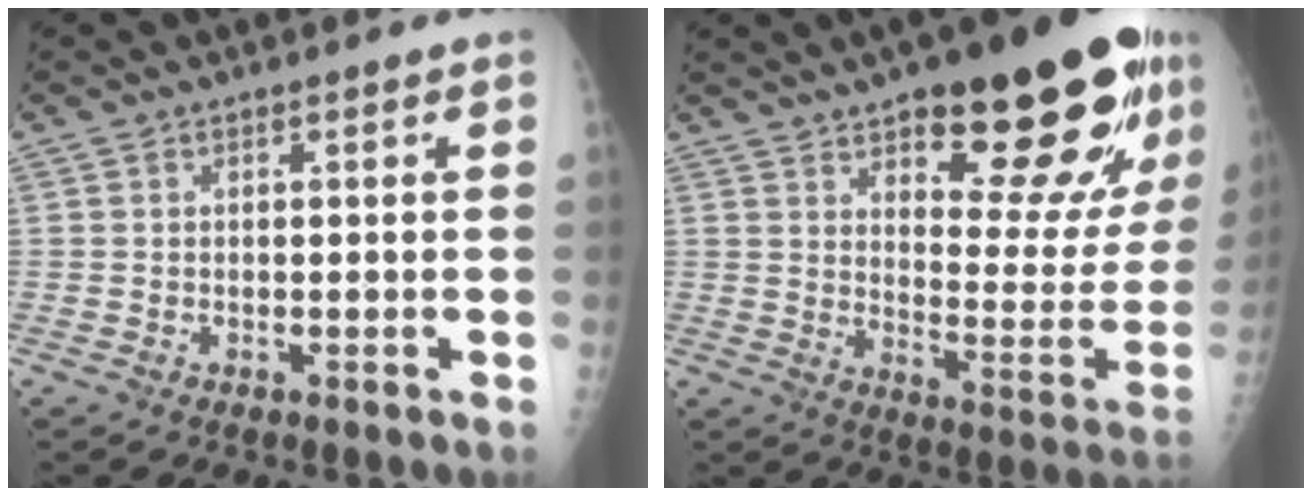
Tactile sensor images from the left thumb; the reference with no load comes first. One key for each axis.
{"total": 25.8, "fx": 15.4, "fy": 8.0, "fz": 19.1, "tx": -0.220, "ty": -0.067, "tz": 0.220}